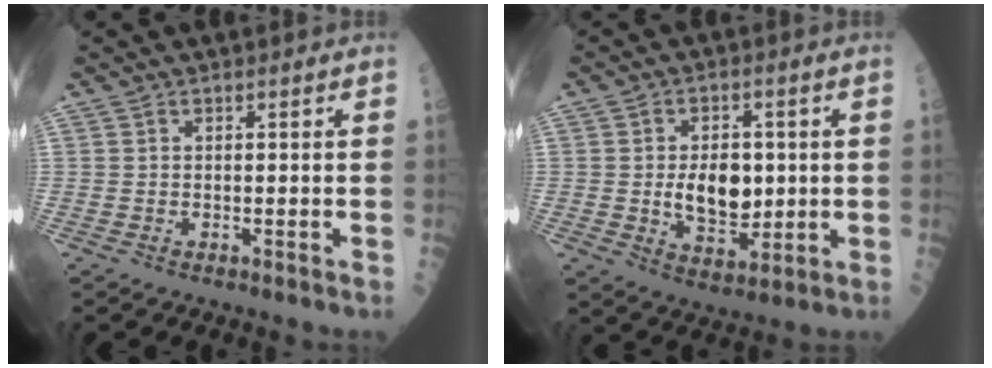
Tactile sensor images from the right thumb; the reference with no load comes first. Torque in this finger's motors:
{"motor_torque": [0.32, 0.50, 0.44, -0.28, 0.02]}